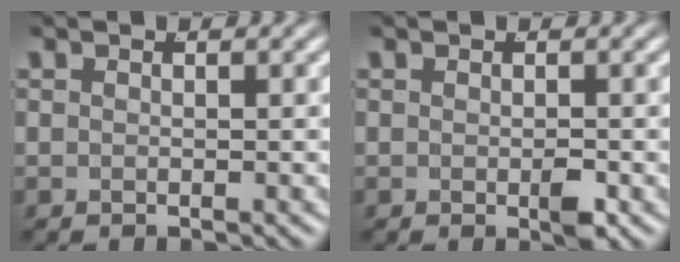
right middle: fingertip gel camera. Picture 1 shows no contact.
{"total": 1.2, "force": [-0.4, 0.4, 1.1], "torque": [-0.021, -0.008, -0.004]}